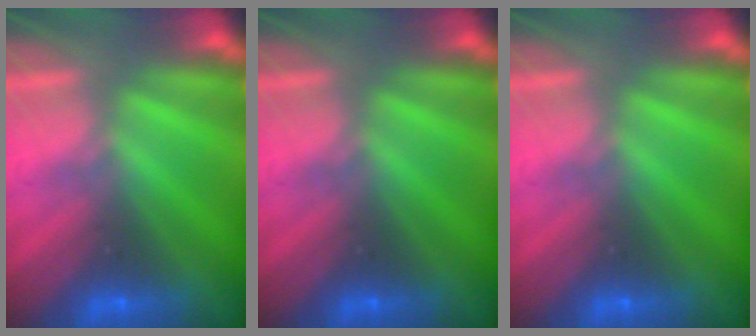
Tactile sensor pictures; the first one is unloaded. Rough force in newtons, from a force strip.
{"total": 0.0}
{"total": 0.0}